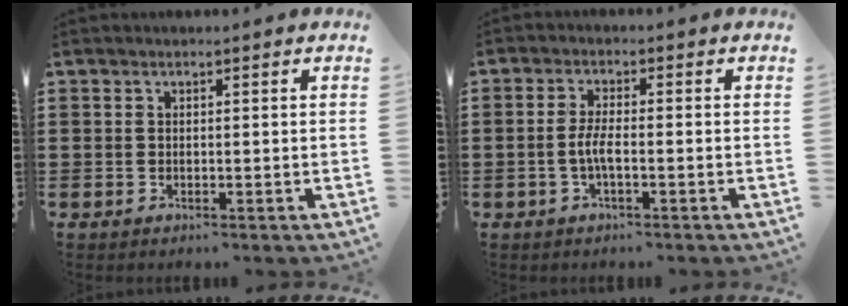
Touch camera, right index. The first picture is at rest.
{"total": 3.4, "force": [-1.0, 0.5, 3.2], "torque": [-0.080, -0.010, -0.026]}